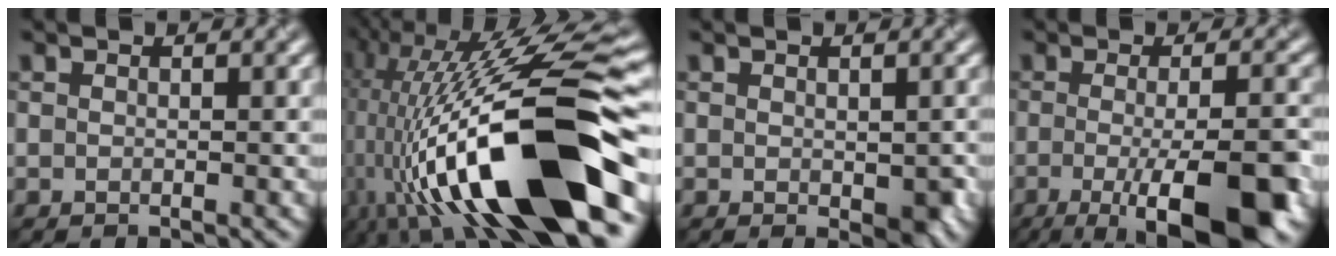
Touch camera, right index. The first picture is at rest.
{"total": 18.8, "force": [-4.2, 6.3, 17.2], "torque": [-0.308, 0.017, -0.072]}
{"total": 2.4, "force": [-0.4, 1.3, 2.0], "torque": [-0.026, -0.007, 0.000]}
{"total": 11.1, "force": [-3.5, 3.2, 10.0], "torque": [-0.138, -0.013, -0.050]}